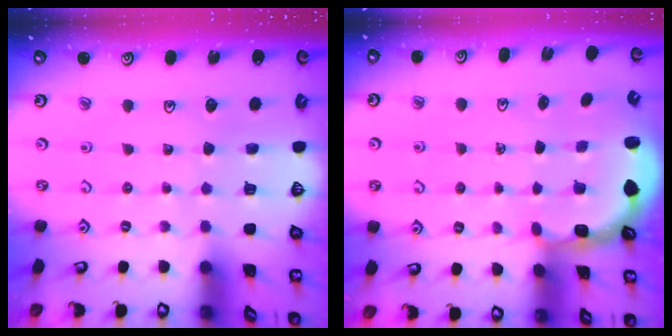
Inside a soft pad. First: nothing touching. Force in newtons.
{"total": 2.9, "press": 1.9, "slide": 2.2}